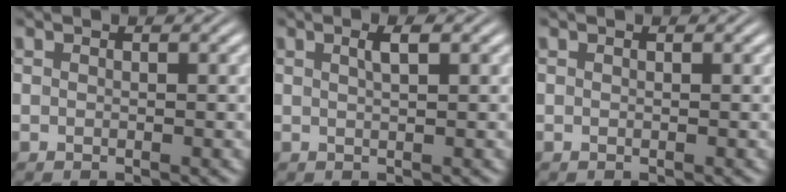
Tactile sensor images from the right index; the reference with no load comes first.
{"total": 1.3, "force": [0.4, -0.1, 1.3], "torque": [-0.019, 0.001, 0.009]}
{"total": 0.0}